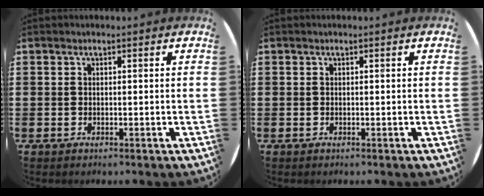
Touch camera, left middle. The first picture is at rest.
{"total": 0.0}